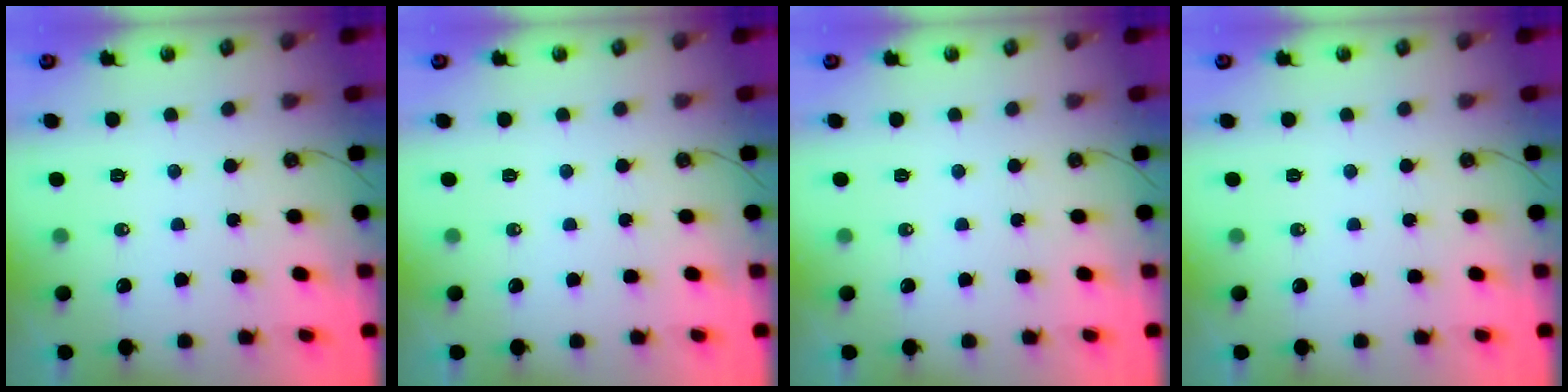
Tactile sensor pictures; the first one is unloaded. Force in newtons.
{"total": 0.0}
{"total": 0.0}
{"total": 0.0}